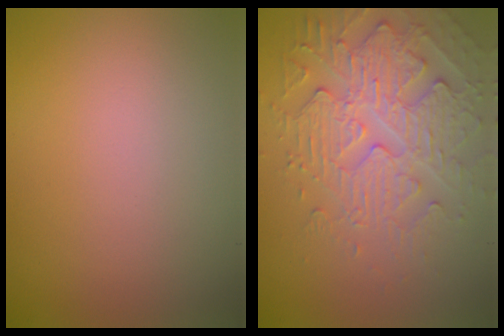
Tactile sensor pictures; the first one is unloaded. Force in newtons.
{"total": 4.7, "press": 4.2, "slide": 2.2}